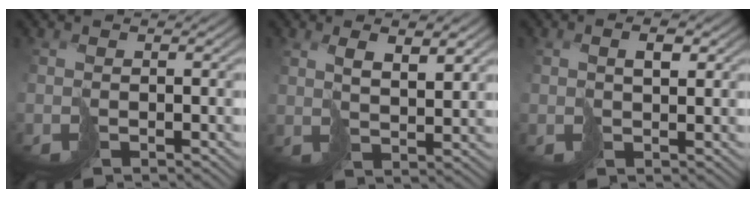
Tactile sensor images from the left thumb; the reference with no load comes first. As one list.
[{"total": 4.9, "force": [3.1, 1.6, 3.5], "torque": [-0.058, -0.002, 0.062]}, {"total": 2.3, "force": [1.2, 0.8, 1.8], "torque": [-0.035, 0.004, 0.023]}]